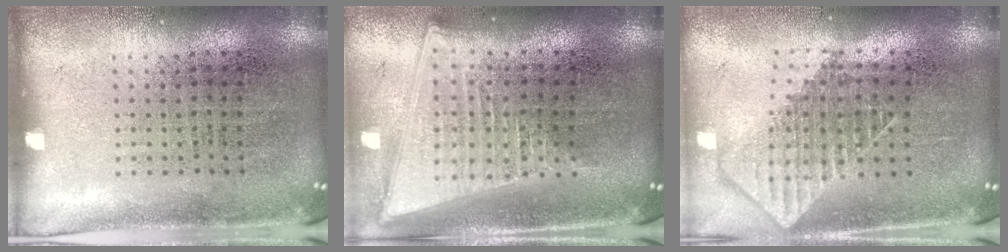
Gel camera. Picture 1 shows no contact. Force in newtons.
{"total": 2.1, "press": 1.8, "slide": 1.1}
{"total": 1.9, "press": 1.5, "slide": 1.2}